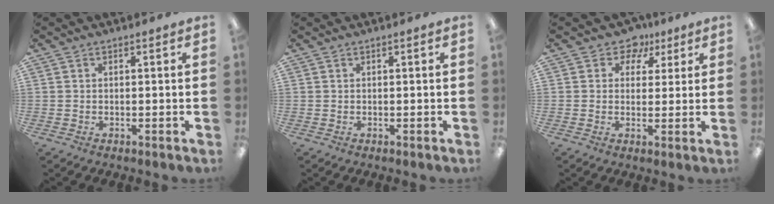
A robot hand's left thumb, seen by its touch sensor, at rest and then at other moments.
{"total": 0.0}
{"total": 6.4, "force": [4.0, 4.6, 1.9], "torque": [-0.035, -0.016, 0.071]}